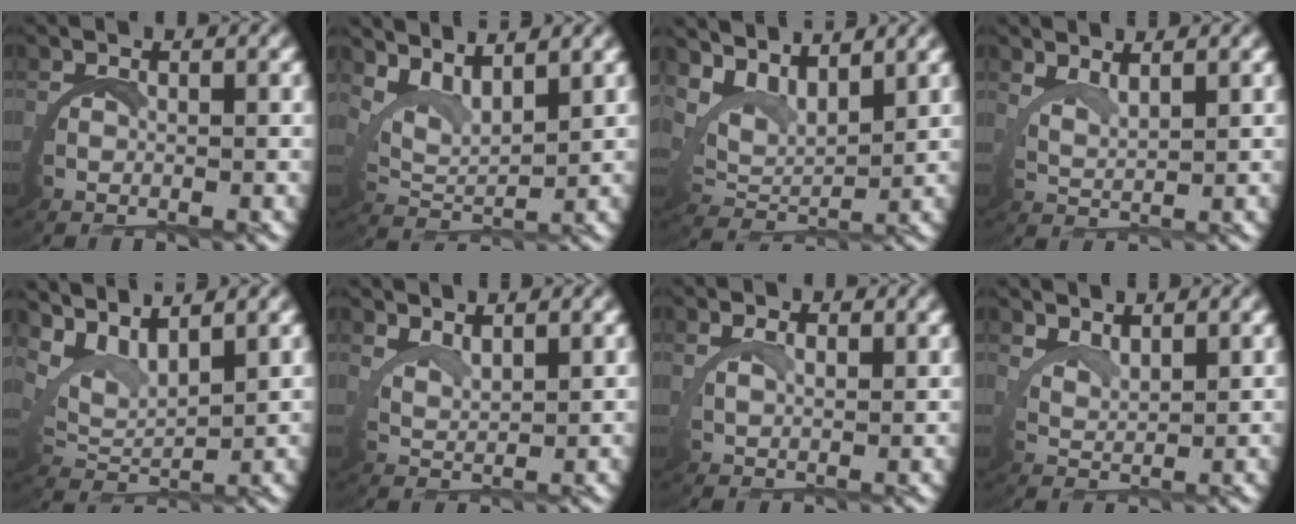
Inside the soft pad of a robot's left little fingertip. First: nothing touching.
{"total": 4.6, "force": [3.4, 2.0, 2.5], "torque": [-0.067, -0.002, 0.056]}
{"total": 5.3, "force": [3.6, 2.8, 2.9], "torque": [-0.078, -0.004, 0.063]}
{"total": 2.6, "force": [2.4, -0.2, 0.9], "torque": [-0.028, -0.005, 0.046]}
{"total": 5.3, "force": [3.4, 2.7, 3.0], "torque": [-0.083, 0.001, 0.058]}
{"total": 2.6, "force": [2.5, -0.2, 0.6], "torque": [-0.024, -0.004, 0.048]}
{"total": 1.7, "force": [1.6, -0.3, 0.7], "torque": [-0.018, -0.001, 0.033]}
{"total": 2.7, "force": [2.6, -0.3, 0.5], "torque": [-0.022, -0.005, 0.051]}